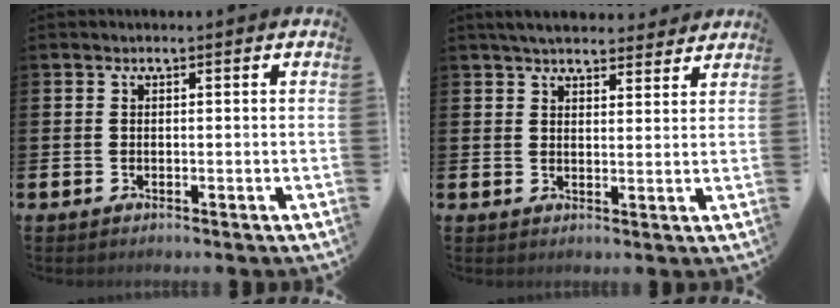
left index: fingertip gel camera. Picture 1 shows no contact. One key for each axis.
{"total": 4.5, "fx": 4.3, "fy": 1.1, "fz": 0.9, "tx": -0.024, "ty": -0.014, "tz": 0.078}